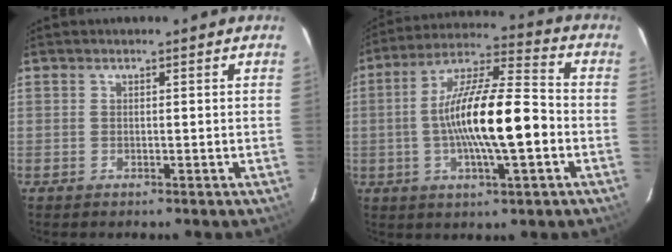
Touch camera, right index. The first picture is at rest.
{"total": 16.4, "force": [-2.8, 3.3, 15.8], "torque": [-0.285, 0.010, -0.053]}